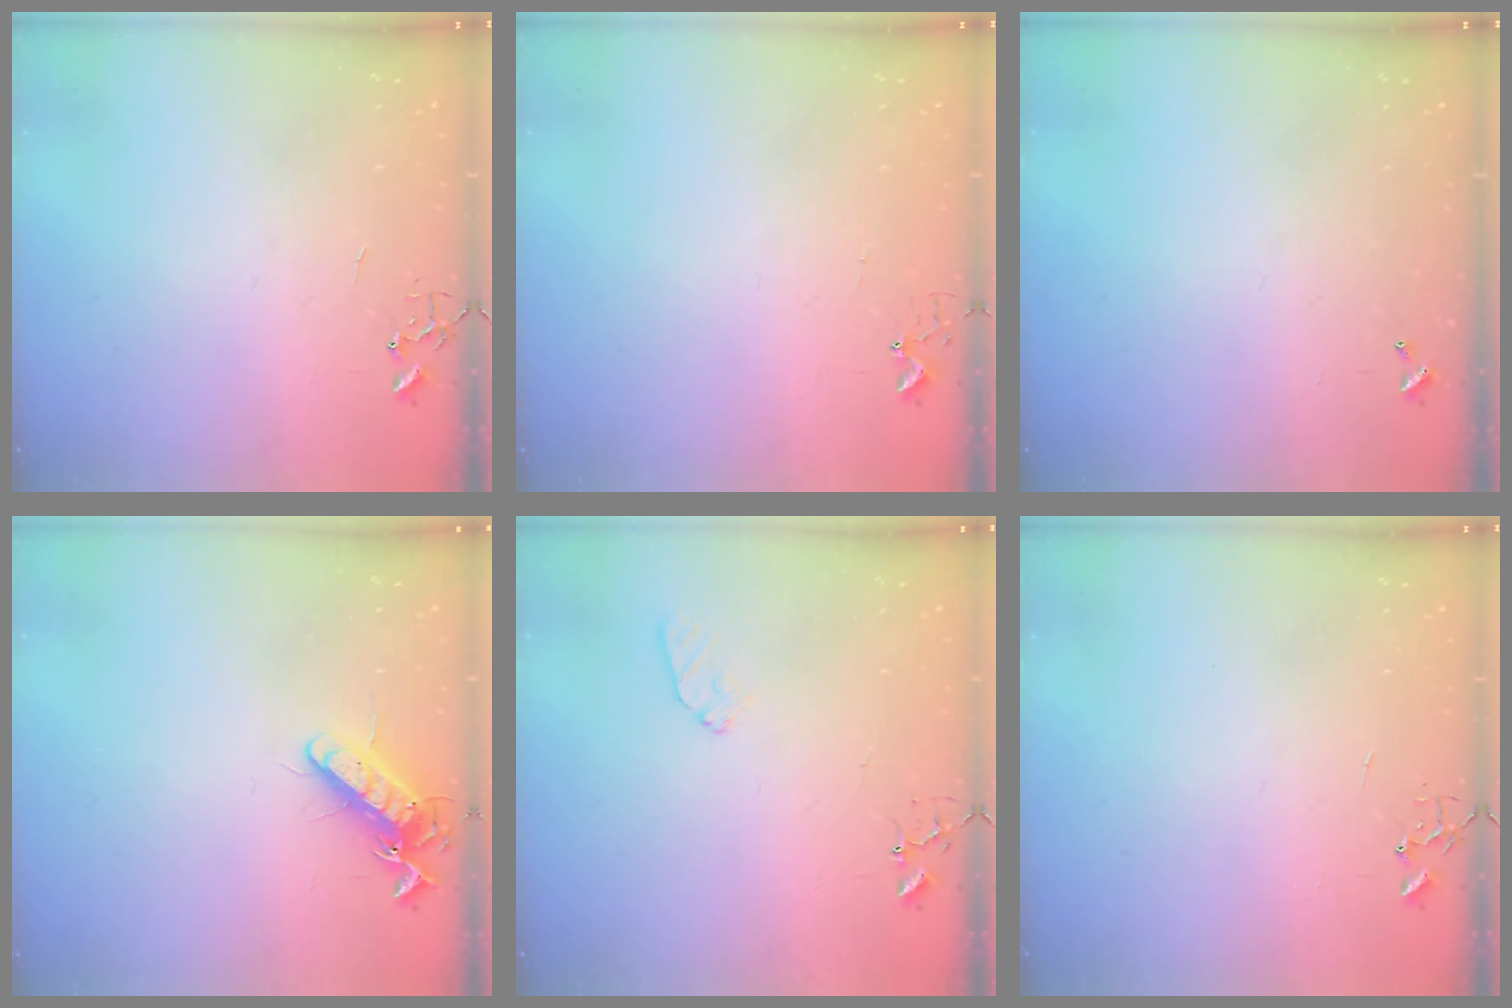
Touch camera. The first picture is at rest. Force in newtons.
{"total": 2.7, "press": 2.7, "slide": 0.3}
{"total": 0.0}
{"total": 11.7, "press": 11.6, "slide": 1.7}
{"total": 7.7, "press": 7.6, "slide": 0.9}
{"total": 0.0}